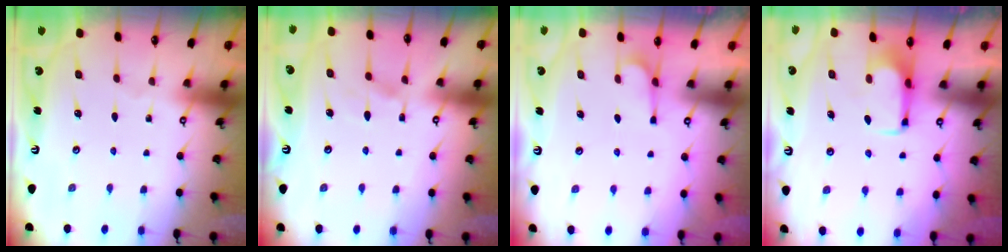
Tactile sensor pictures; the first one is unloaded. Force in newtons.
{"total": 5.7, "press": 5.7, "slide": 0.5}
{"total": 4.4, "press": 4.2, "slide": 1.2}
{"total": 2.0, "press": 1.9, "slide": 0.4}